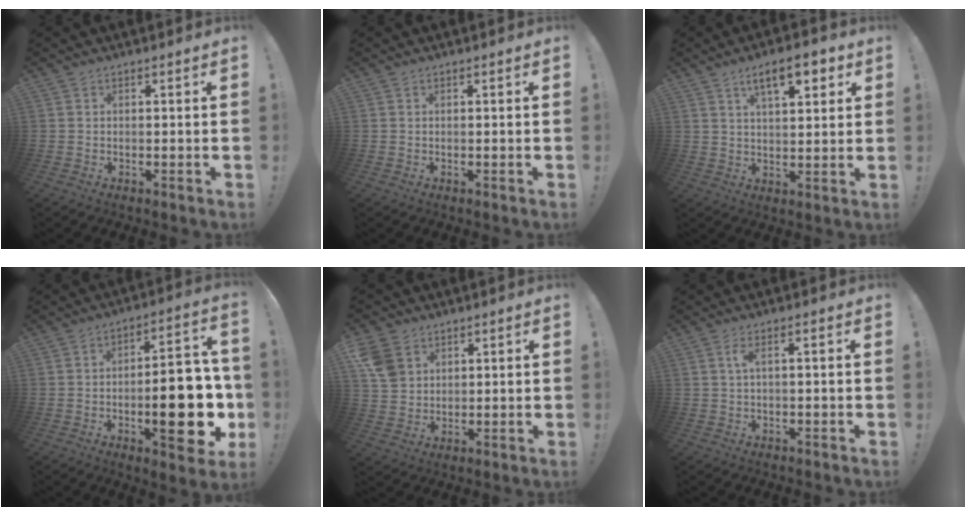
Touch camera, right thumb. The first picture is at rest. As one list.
[{"total": 0.0}, {"total": 10.0, "force": [5.1, 3.6, 7.8], "torque": [-0.106, -0.017, 0.082]}, {"total": 21.4, "force": [-4.6, 7.6, 19.5], "torque": [-0.268, 0.015, -0.062]}, {"total": 7.9, "force": [3.7, 6.1, 3.3], "torque": [-0.064, -0.010, 0.078]}, {"total": 2.9, "force": [0.1, 0.2, 2.9], "torque": [-0.053, 0.002, -0.001]}]